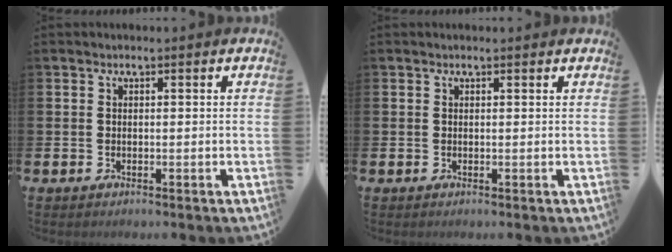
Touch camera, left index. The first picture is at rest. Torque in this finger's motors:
{"motor_torque": [0.83, -1.31, 0.01, 0.00]}